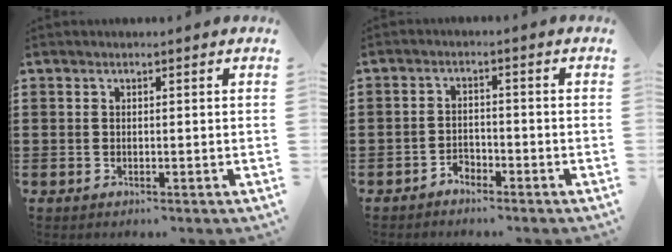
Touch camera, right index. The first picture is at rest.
{"total": 2.1, "force": [-1.9, 0.8, 0.1], "torque": [-0.009, 0.004, -0.041]}